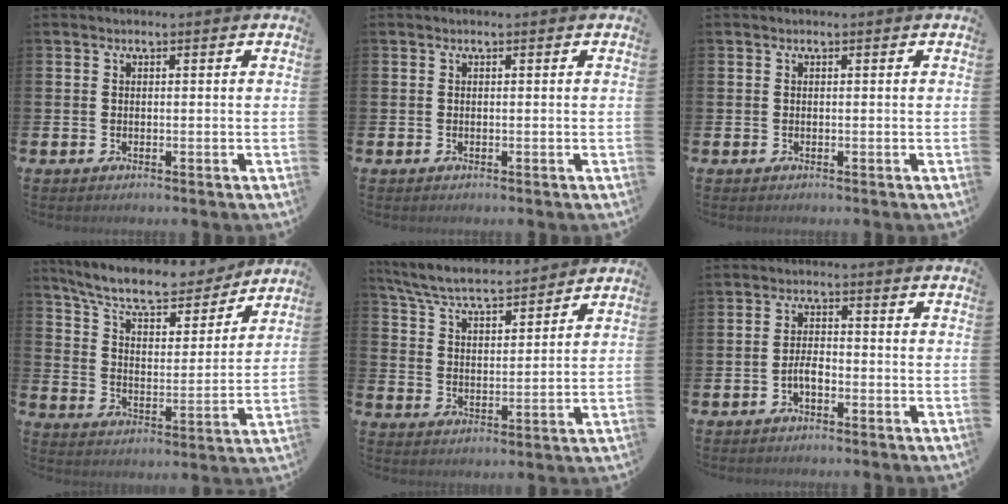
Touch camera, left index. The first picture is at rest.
{"total": 0.0}
{"total": 0.0}
{"total": 9.7, "force": [8.8, 2.2, 3.4], "torque": [-0.094, -0.059, 0.150]}
{"total": 6.6, "force": [6.3, 0.8, 2.0], "torque": [-0.068, -0.037, 0.109]}
{"total": 2.6, "force": [-1.2, 1.2, 2.0], "torque": [-0.038, 0.005, -0.023]}